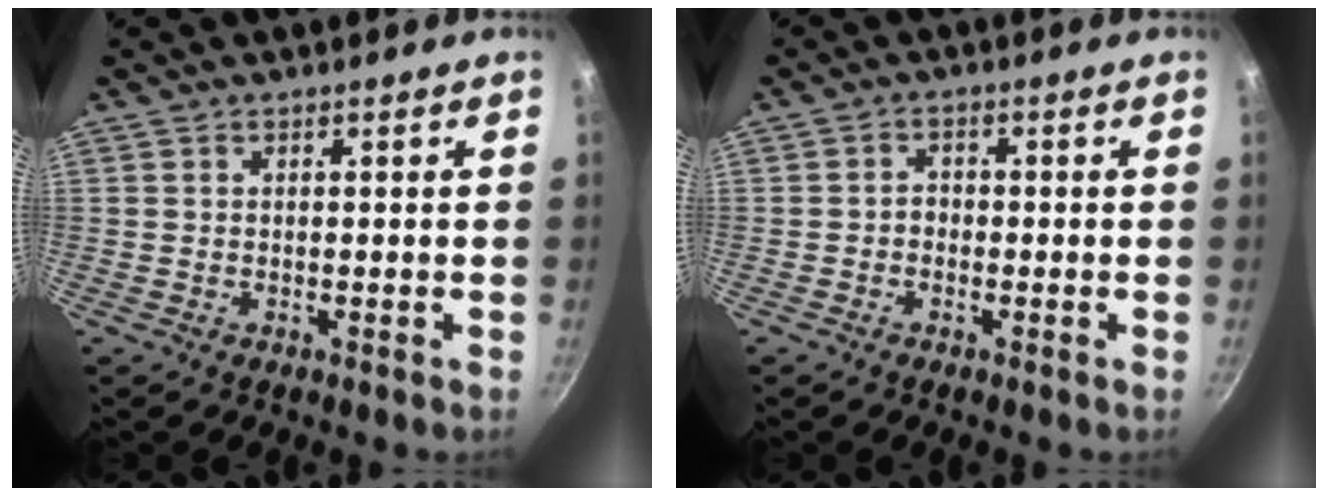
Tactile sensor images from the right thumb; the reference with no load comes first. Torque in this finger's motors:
{"motor_torque": [-0.27, 0.29, -0.04, 0.18, 0.00]}